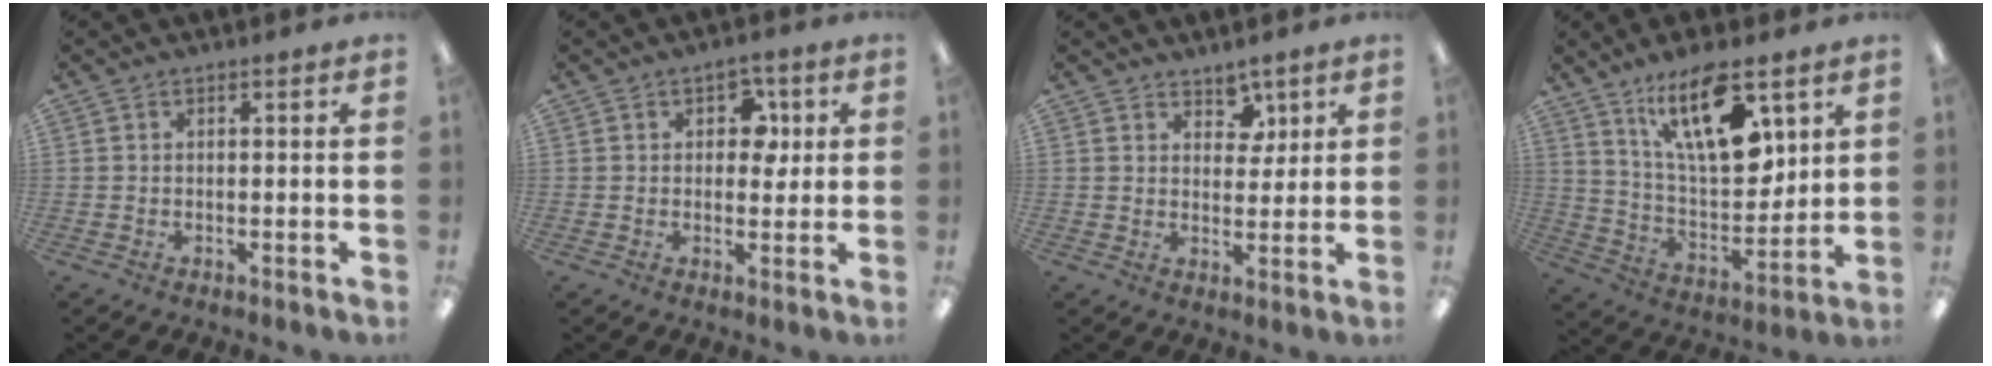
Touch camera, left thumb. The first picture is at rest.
{"total": 5.0, "force": [1.6, 3.0, 3.7], "torque": [-0.043, -0.004, 0.021]}
{"total": 4.9, "force": [3.6, 3.1, 1.1], "torque": [-0.003, -0.017, 0.061]}
{"total": 19.2, "force": [10.8, 7.7, 13.9], "torque": [-0.227, -0.046, 0.178]}